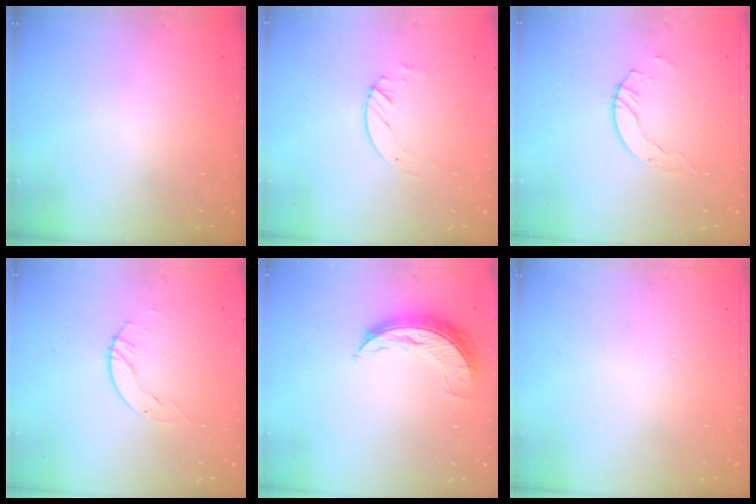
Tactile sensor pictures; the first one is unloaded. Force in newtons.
{"total": 1.7, "press": 1.7, "slide": 0.2}
{"total": 4.1, "press": 4.1, "slide": 0.2}
{"total": 2.9, "press": 2.9, "slide": 0.4}
{"total": 7.7, "press": 7.7, "slide": 0.3}
{"total": 0.0}